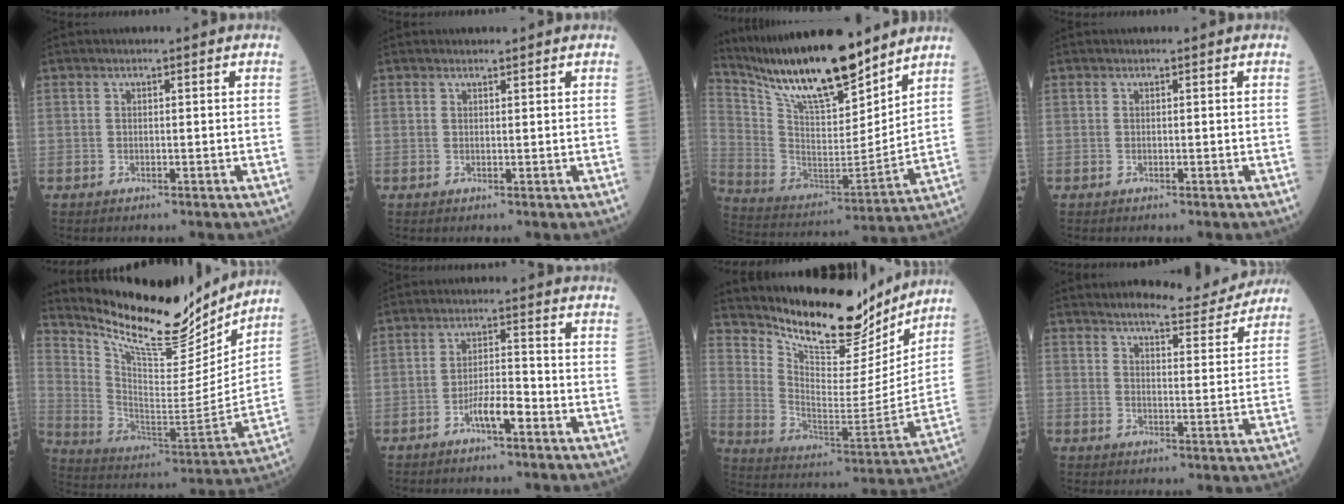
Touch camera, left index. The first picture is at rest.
{"total": 0.7, "force": [0.7, 0.1, 0.1], "torque": [-0.009, -0.002, 0.012]}
{"total": 20.2, "force": [16.8, 3.5, 10.7], "torque": [-0.196, -0.009, 0.308]}
{"total": 0.0}
{"total": 20.3, "force": [17.9, 4.8, 8.2], "torque": [-0.156, -0.036, 0.289]}
{"total": 4.6, "force": [-2.7, 0.9, 3.7], "torque": [-0.070, 0.004, -0.051]}
{"total": 18.7, "force": [16.7, 5.1, 6.6], "torque": [-0.120, -0.036, 0.260]}
{"total": 9.1, "force": [8.7, 1.1, 2.4], "torque": [-0.037, -0.011, 0.110]}